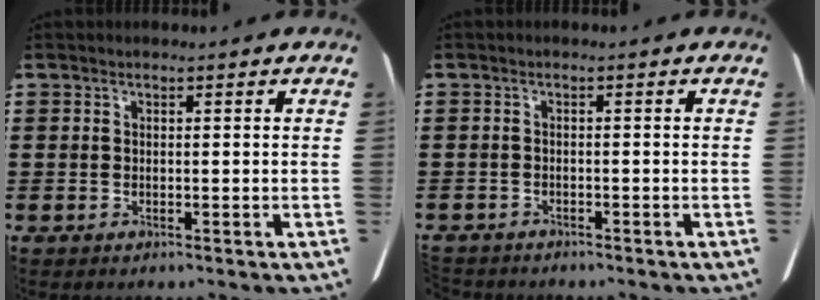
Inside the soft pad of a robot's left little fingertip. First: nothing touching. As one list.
[{"total": 1.1, "force": [-1.1, 0.0, 0.0], "torque": [-0.003, 0.000, -0.025]}]